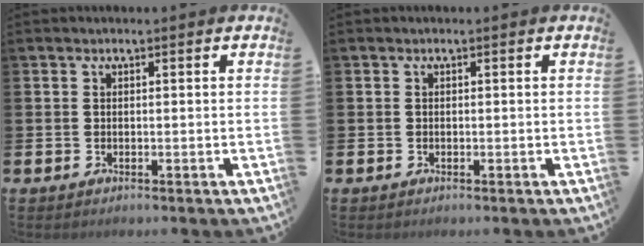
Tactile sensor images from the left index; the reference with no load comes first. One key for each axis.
{"total": 0.0}